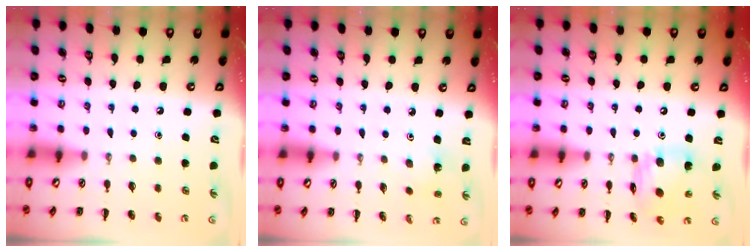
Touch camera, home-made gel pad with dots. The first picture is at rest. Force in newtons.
{"total": 1.6, "press": 1.5, "slide": 0.5}
{"total": 12.7, "press": 12.7, "slide": 0.9}